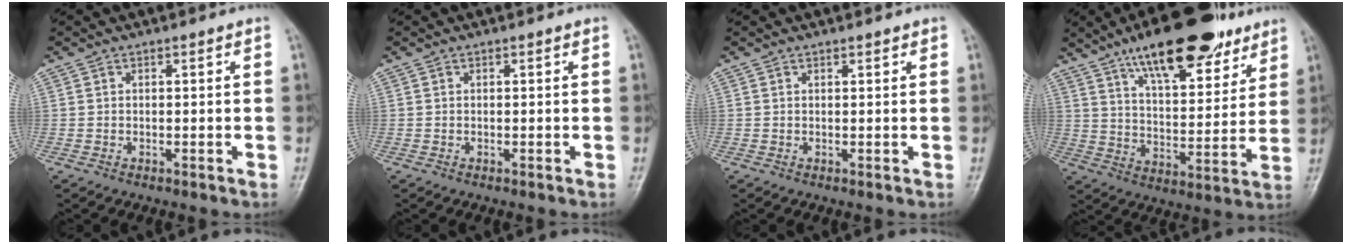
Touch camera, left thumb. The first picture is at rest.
{"total": 0.0}
{"total": 0.6, "force": [0.5, 0.2, 0.3], "torque": [-0.006, -0.003, 0.007]}
{"total": 20.3, "force": [13.3, 7.6, 13.4], "torque": [-0.169, -0.050, 0.215]}